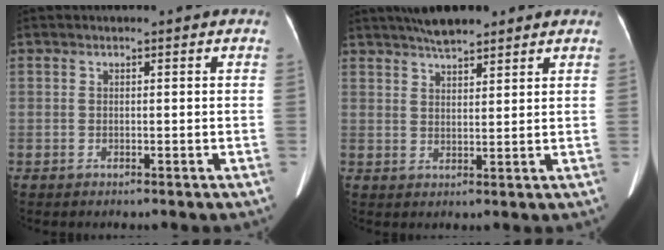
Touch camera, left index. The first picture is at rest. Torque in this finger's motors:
{"motor_torque": [0.82, -0.84, 0.09, 0.05]}